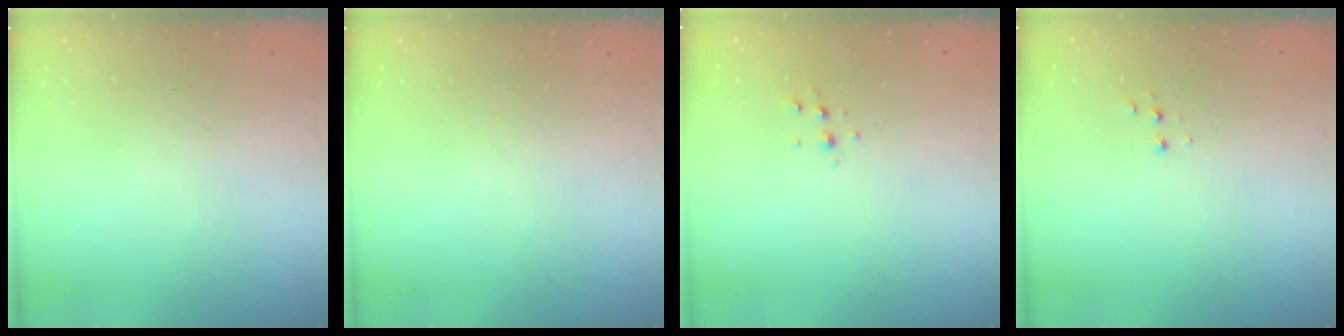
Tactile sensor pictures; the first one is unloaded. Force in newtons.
{"total": 0.0}
{"total": 4.9, "press": 4.8, "slide": 1.1}
{"total": 4.1, "press": 4.0, "slide": 0.8}